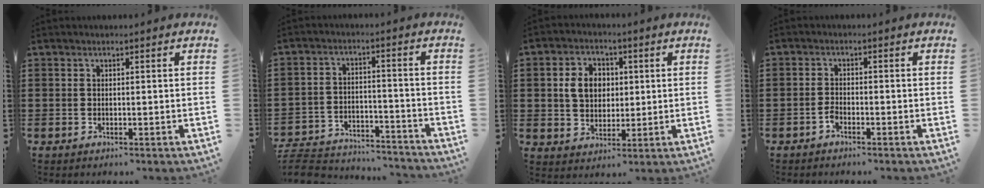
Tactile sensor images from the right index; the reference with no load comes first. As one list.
[{"total": 6.5, "force": [-6.3, 0.9, 1.2], "torque": [-0.035, 0.006, -0.127]}, {"total": 6.3, "force": [0.9, 5.0, 3.7], "torque": [-0.088, 0.011, 0.010]}, {"total": 1.6, "force": [-1.2, 0.5, 0.9], "torque": [-0.022, 0.000, -0.023]}]